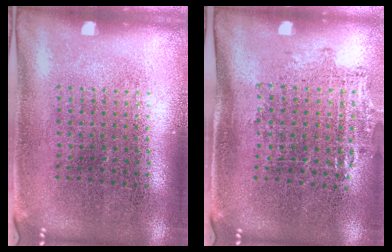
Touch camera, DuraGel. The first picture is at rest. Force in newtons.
{"total": 1.3, "press": 1.0, "slide": 0.8}